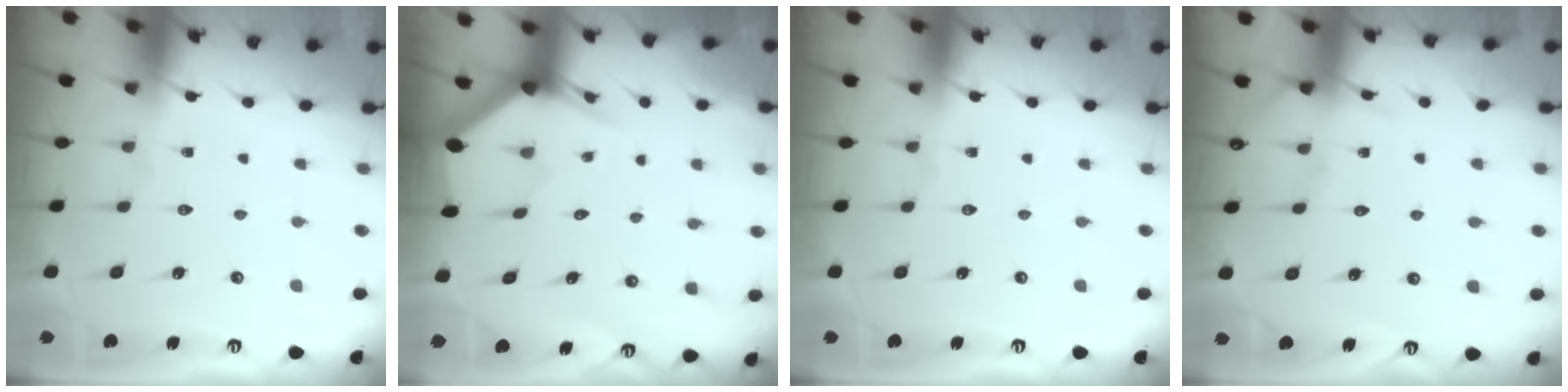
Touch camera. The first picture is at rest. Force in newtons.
{"total": 3.0, "press": 3.0, "slide": 0.0}
{"total": 0.0}
{"total": 4.6, "press": 4.5, "slide": 0.6}